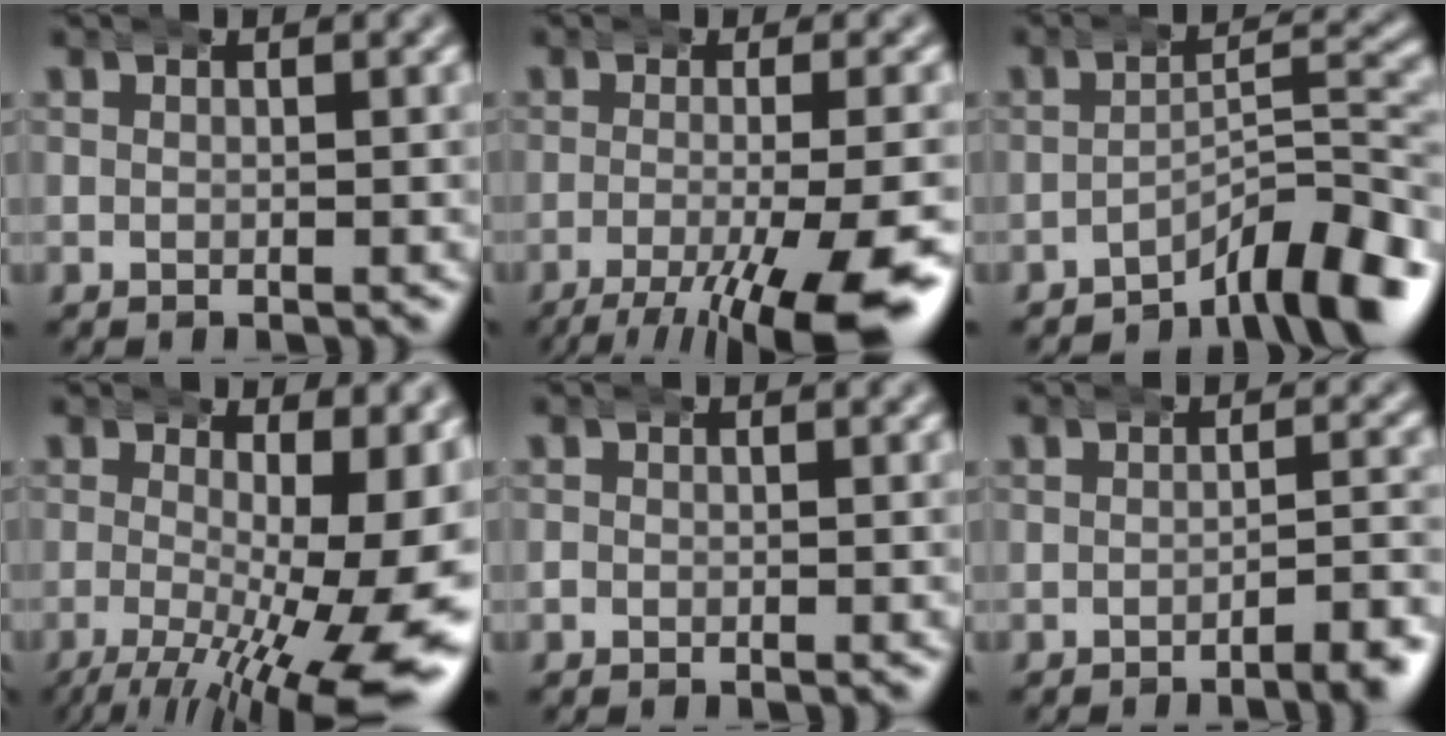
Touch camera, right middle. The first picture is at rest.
{"total": 9.6, "force": [-5.1, 3.1, 7.5], "torque": [-0.110, -0.033, -0.062]}
{"total": 6.7, "force": [-4.5, 1.6, 4.7], "torque": [-0.055, 0.000, -0.066]}
{"total": 9.9, "force": [-2.2, 4.0, 8.7], "torque": [-0.127, -0.044, -0.015]}
{"total": 0.6, "force": [-0.3, 0.5, 0.2], "torque": [-0.008, -0.003, -0.005]}
{"total": 2.8, "force": [-2.3, 0.3, 1.6], "torque": [-0.019, 0.003, -0.041]}